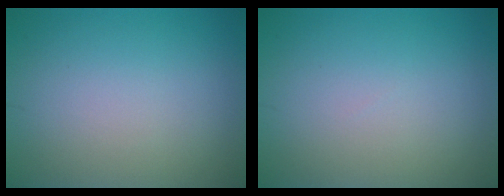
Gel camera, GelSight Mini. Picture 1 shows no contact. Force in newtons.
{"total": 0.0}